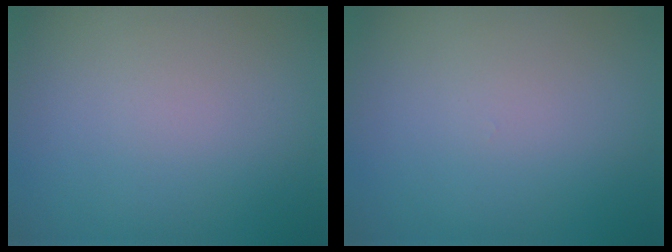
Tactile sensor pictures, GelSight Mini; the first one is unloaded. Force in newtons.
{"total": 0.0}